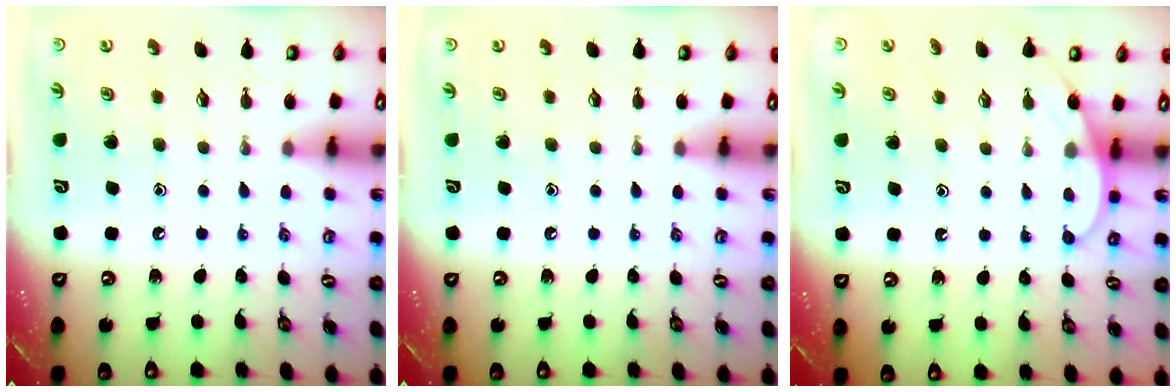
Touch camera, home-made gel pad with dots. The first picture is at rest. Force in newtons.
{"total": 0.0}
{"total": 4.6, "press": 4.5, "slide": 0.4}